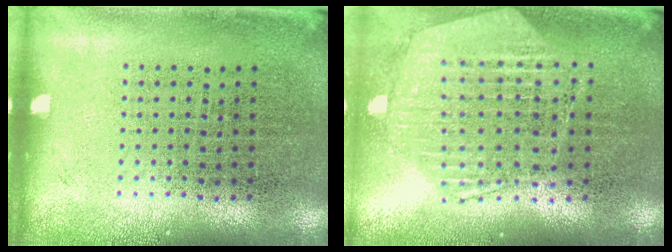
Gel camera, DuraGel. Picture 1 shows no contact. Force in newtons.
{"total": 1.3, "press": 1.2, "slide": 0.3}